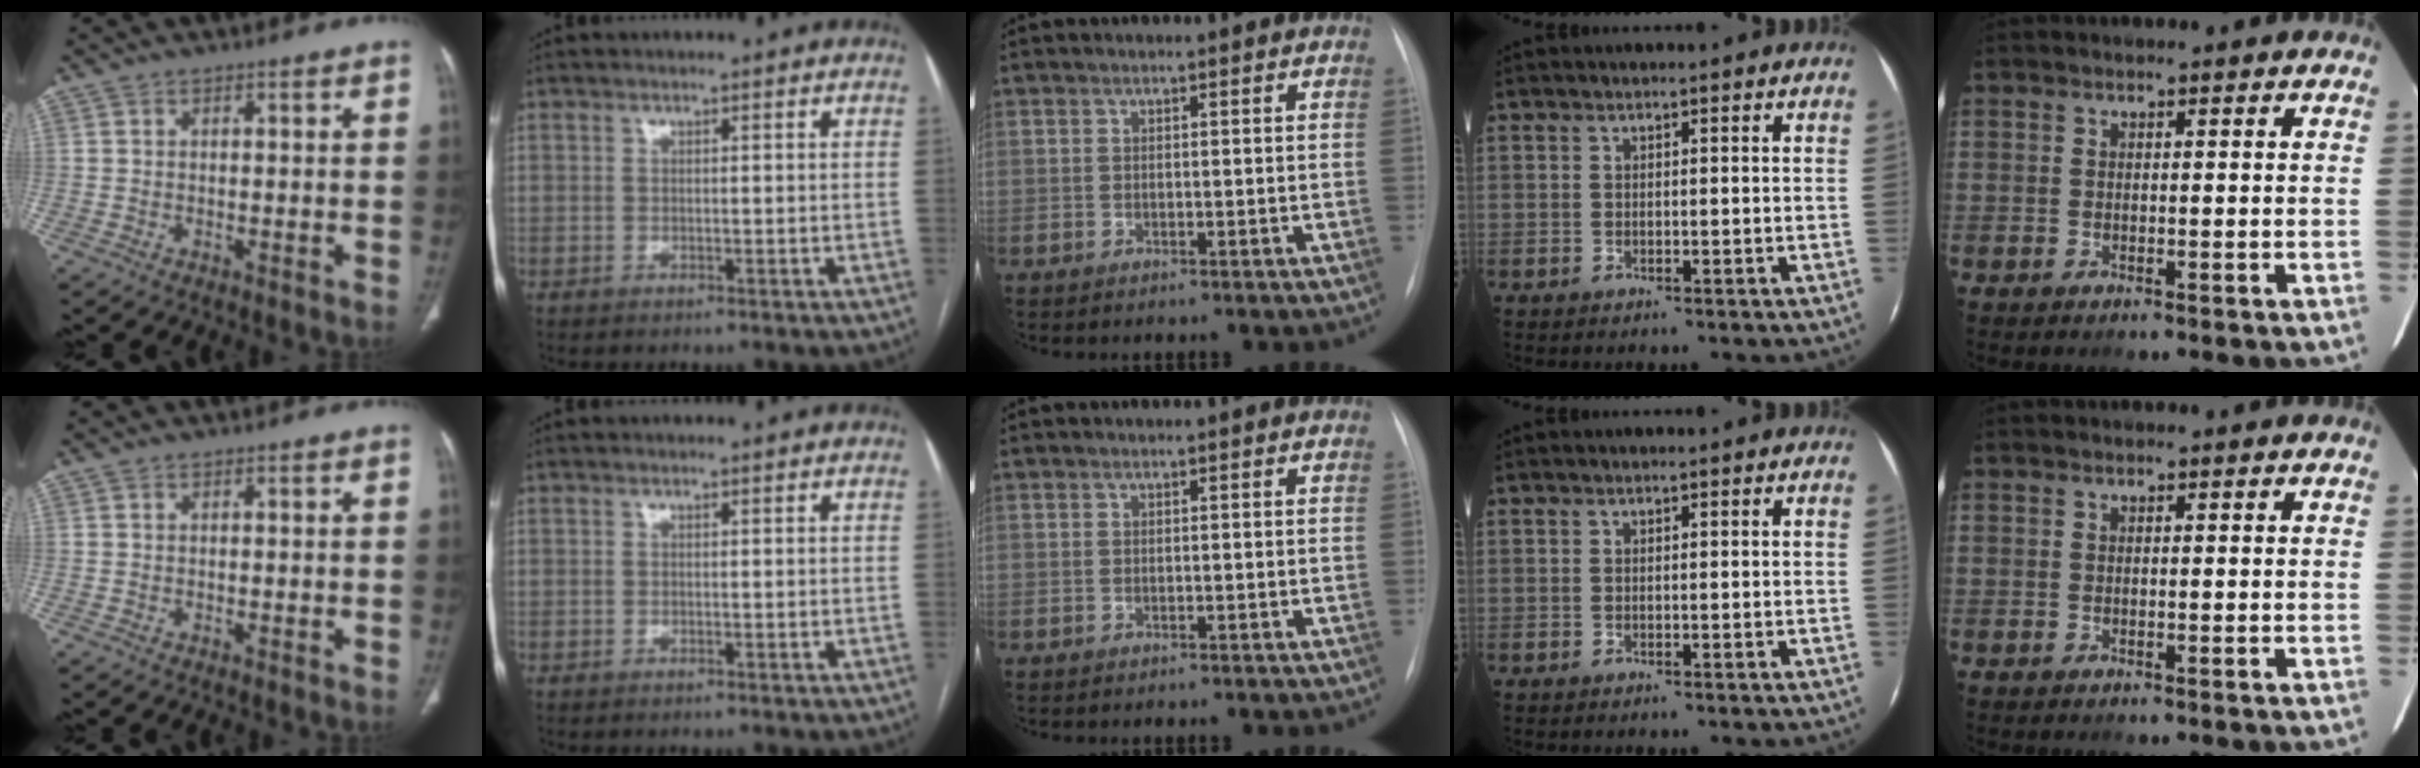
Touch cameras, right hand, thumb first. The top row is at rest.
{}